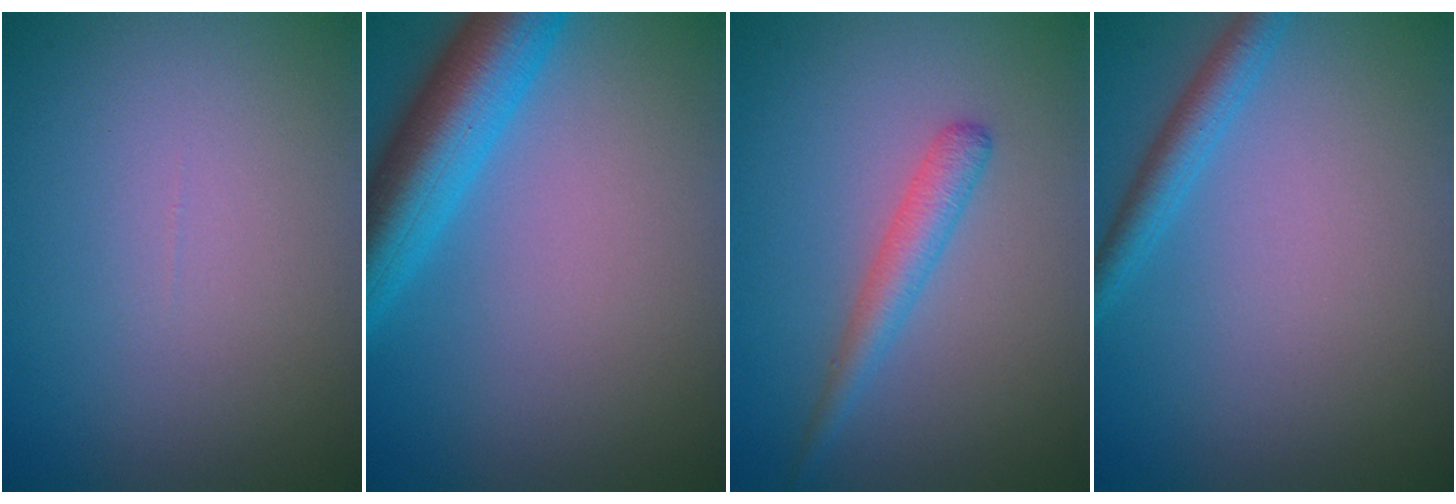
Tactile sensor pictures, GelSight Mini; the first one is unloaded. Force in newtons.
{"total": 7.3, "press": 7.3, "slide": 0.3}
{"total": 2.3, "press": 2.3, "slide": 0.1}
{"total": 2.3, "press": 2.3, "slide": 0.2}